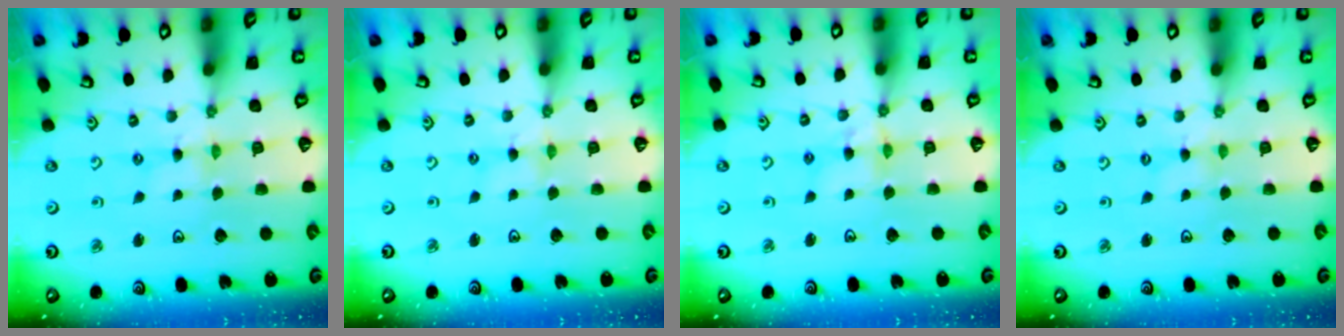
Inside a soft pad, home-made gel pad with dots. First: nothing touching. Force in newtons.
{"total": 1.0, "press": 0.9, "slide": 0.2}
{"total": 5.5, "press": 5.5, "slide": 0.5}
{"total": 0.0}